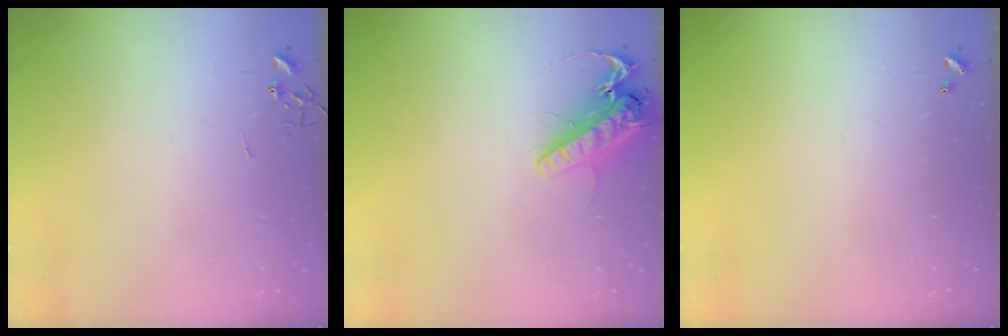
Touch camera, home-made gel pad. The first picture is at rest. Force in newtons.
{"total": 14.6, "press": 14.4, "slide": 2.6}
{"total": 0.0}